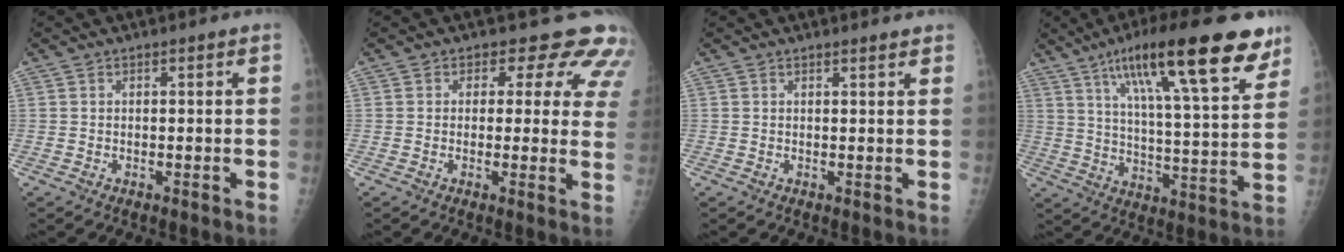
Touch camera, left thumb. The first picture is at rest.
{"total": 10.1, "force": [7.6, 5.6, 3.5], "torque": [0.018, -0.028, 0.057]}
{"total": 1.4, "force": [1.3, 0.2, 0.5], "torque": [-0.001, -0.004, 0.017]}
{"total": 23.8, "force": [14.2, 5.3, 18.4], "torque": [-0.265, -0.035, 0.223]}